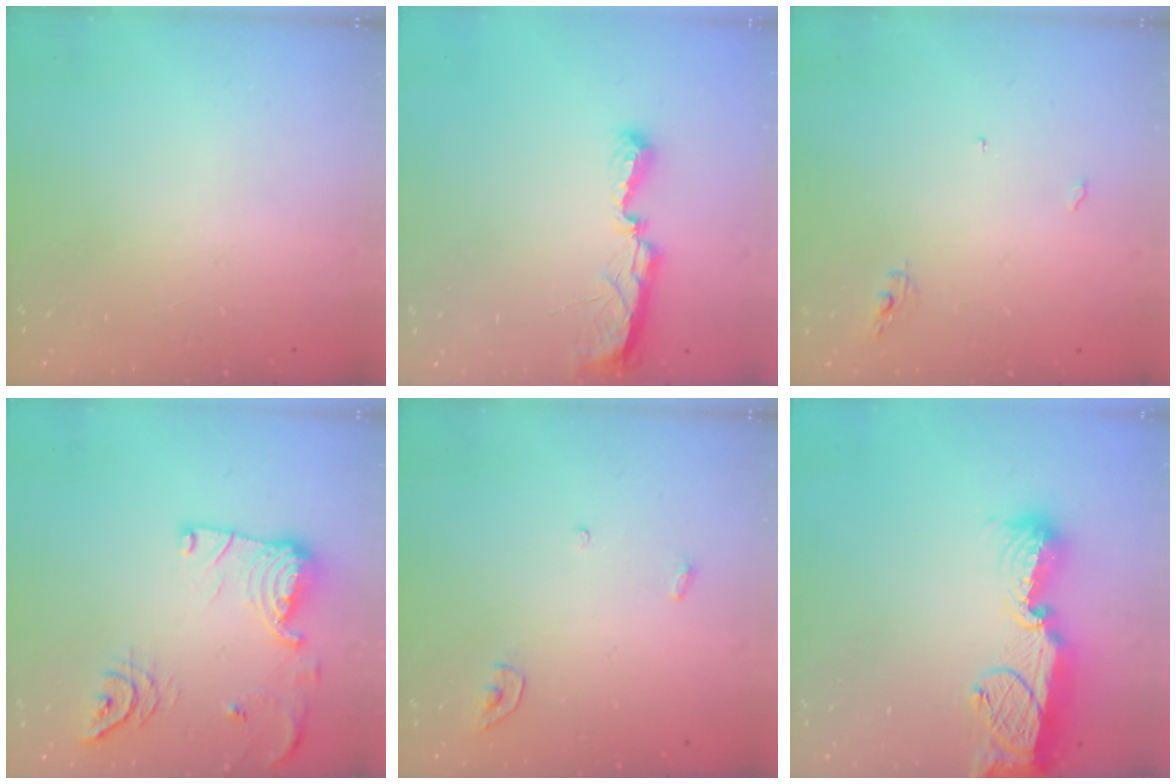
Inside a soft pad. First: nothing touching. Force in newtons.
{"total": 8.0, "press": 7.9, "slide": 1.1}
{"total": 3.4, "press": 3.4, "slide": 0.0}
{"total": 16.1, "press": 15.5, "slide": 4.2}
{"total": 3.4, "press": 3.4, "slide": 0.3}
{"total": 16.5, "press": 16.4, "slide": 1.6}